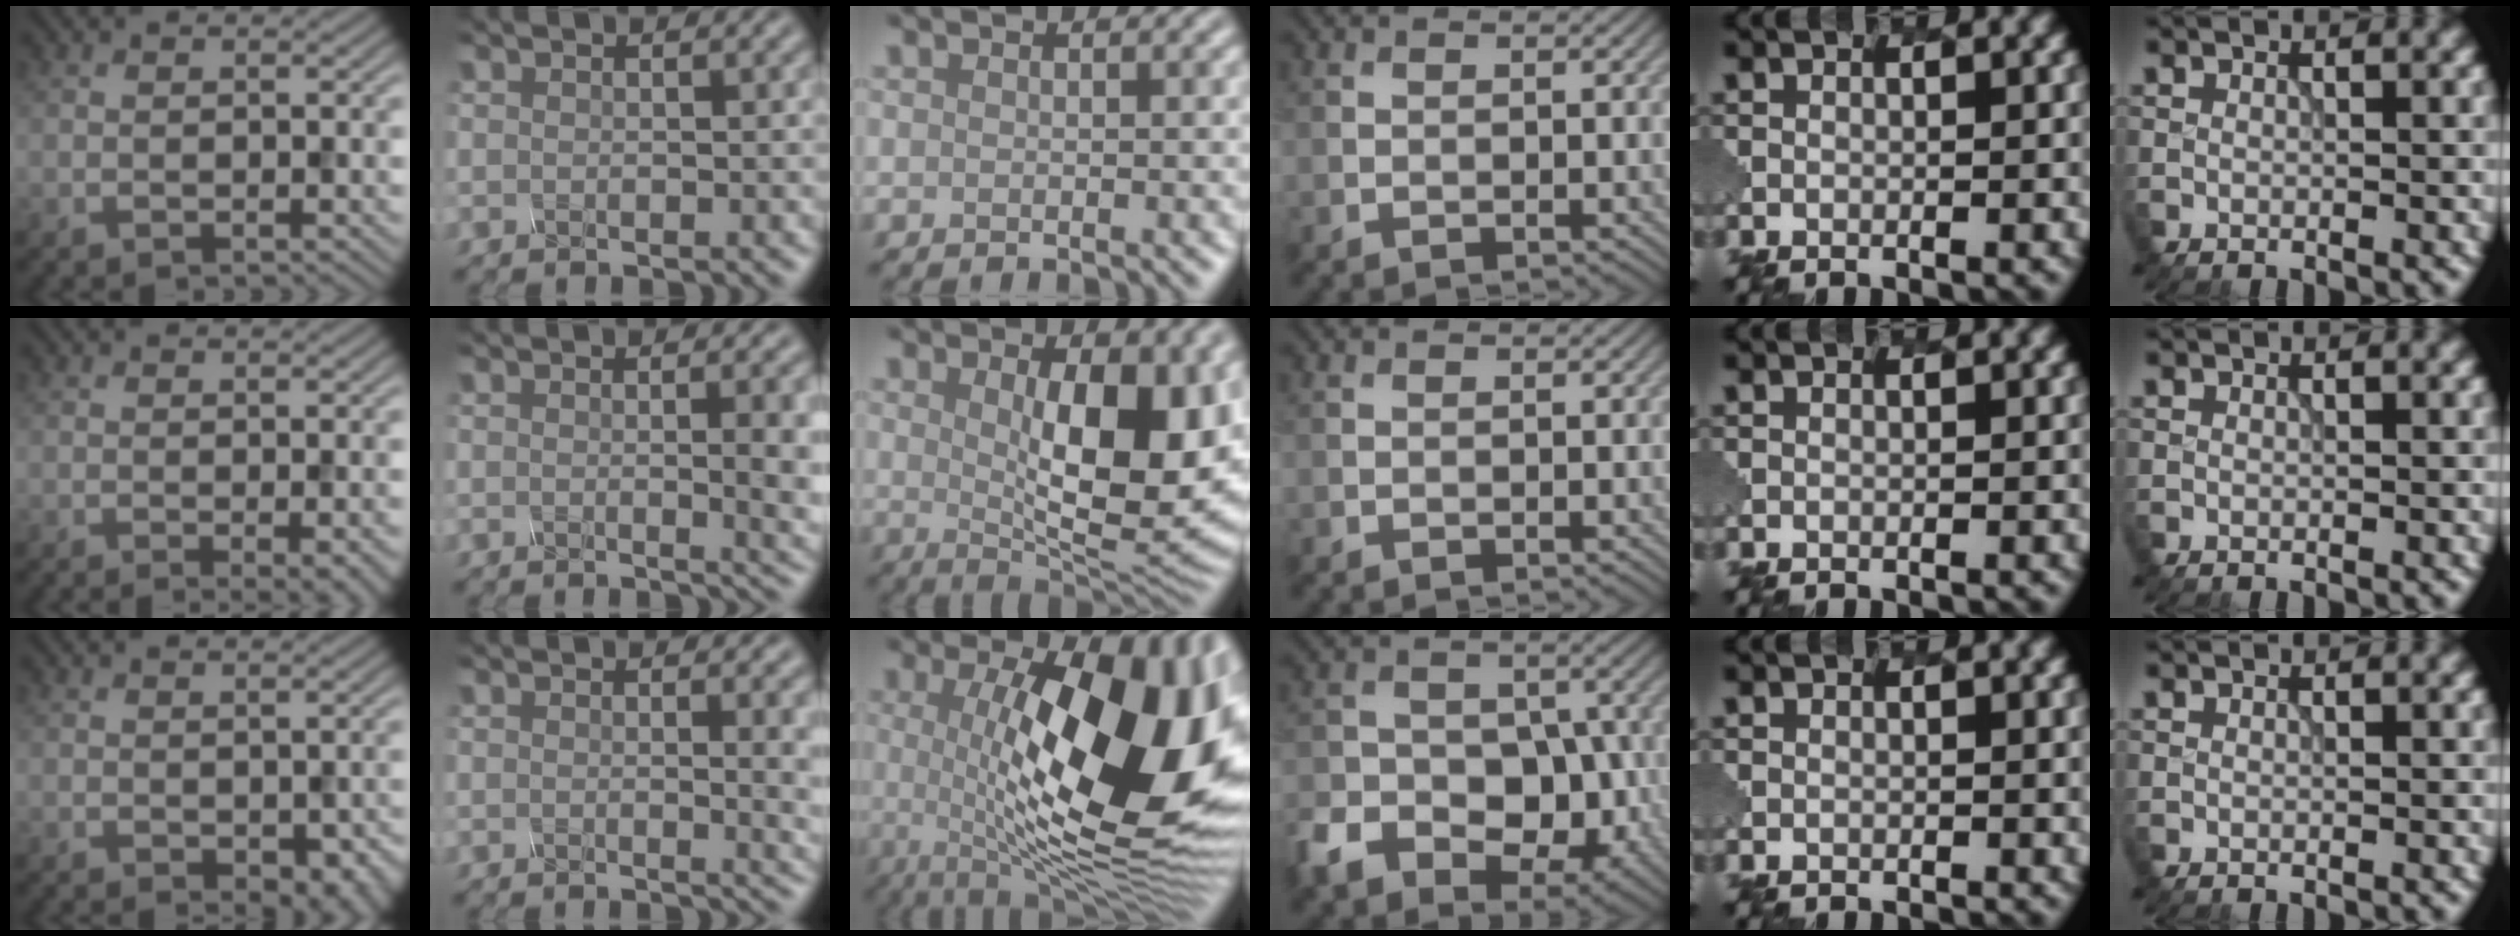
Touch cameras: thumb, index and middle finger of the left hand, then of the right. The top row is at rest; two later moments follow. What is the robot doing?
{"motion": "screw", "object": "spray bottle"}